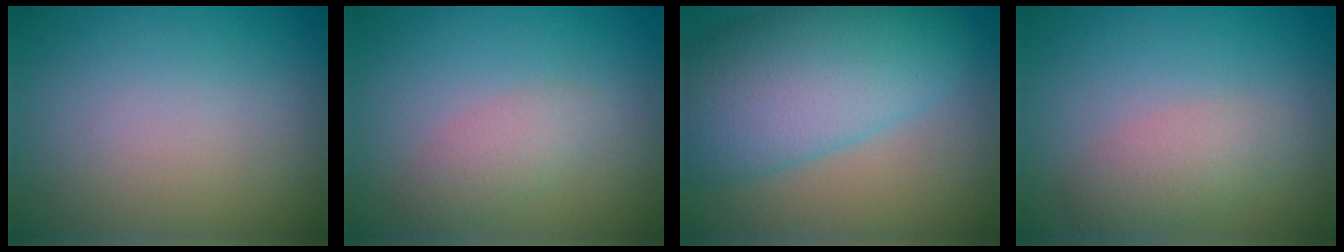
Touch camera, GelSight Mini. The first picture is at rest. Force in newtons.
{"total": 2.2, "press": 2.2, "slide": 0.1}
{"total": 10.5, "press": 10.5, "slide": 0.3}
{"total": 2.5, "press": 2.5, "slide": 0.1}